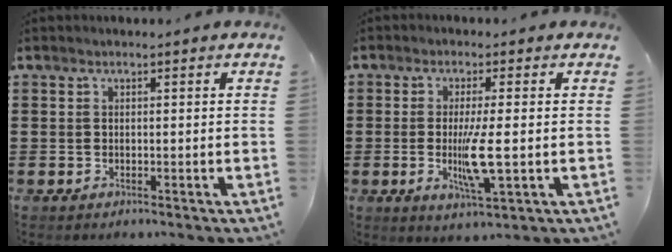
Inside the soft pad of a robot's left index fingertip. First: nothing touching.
{"total": 6.5, "force": [-0.8, 0.7, 6.4], "torque": [-0.124, -0.015, -0.018]}